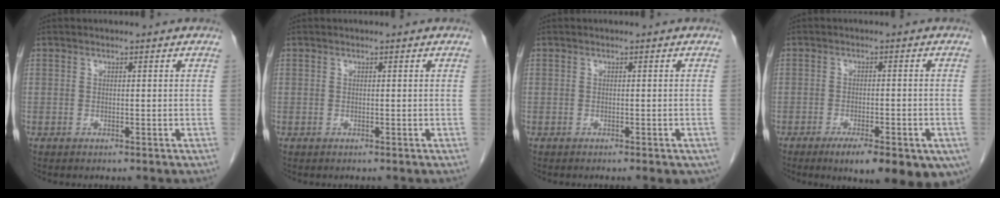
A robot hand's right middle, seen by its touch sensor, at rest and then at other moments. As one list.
[{"total": 0.0}, {"total": 3.4, "force": [-2.3, 1.1, 2.2], "torque": [-0.018, -0.006, -0.027]}, {"total": 14.8, "force": [-9.1, 4.3, 10.9], "torque": [-0.102, -0.015, -0.117]}]